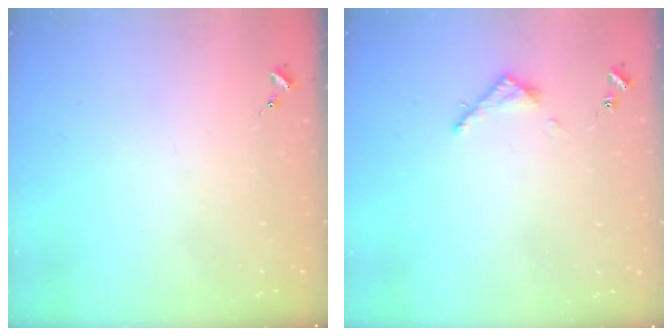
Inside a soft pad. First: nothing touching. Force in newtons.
{"total": 3.5, "press": 3.5, "slide": 0.3}